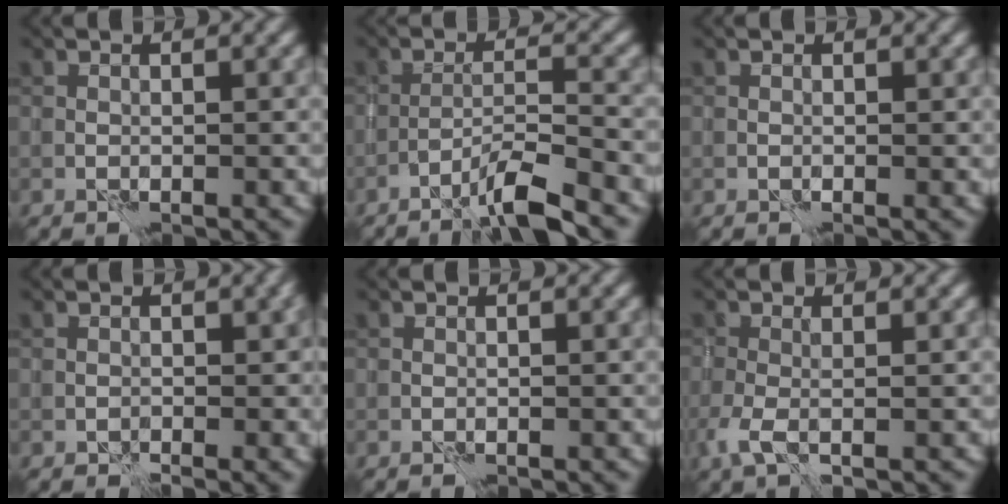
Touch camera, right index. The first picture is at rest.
{"total": 4.4, "force": [-3.3, 0.2, 3.0], "torque": [-0.047, 0.012, -0.068]}
{"total": 1.4, "force": [0.0, 1.0, 0.9], "torque": [-0.014, -0.006, 0.005]}
{"total": 3.4, "force": [-0.6, 2.2, 2.5], "torque": [-0.031, -0.007, -0.006]}
{"total": 0.0}
{"total": 2.1, "force": [-0.6, 0.7, 1.8], "torque": [-0.048, -0.005, -0.017]}